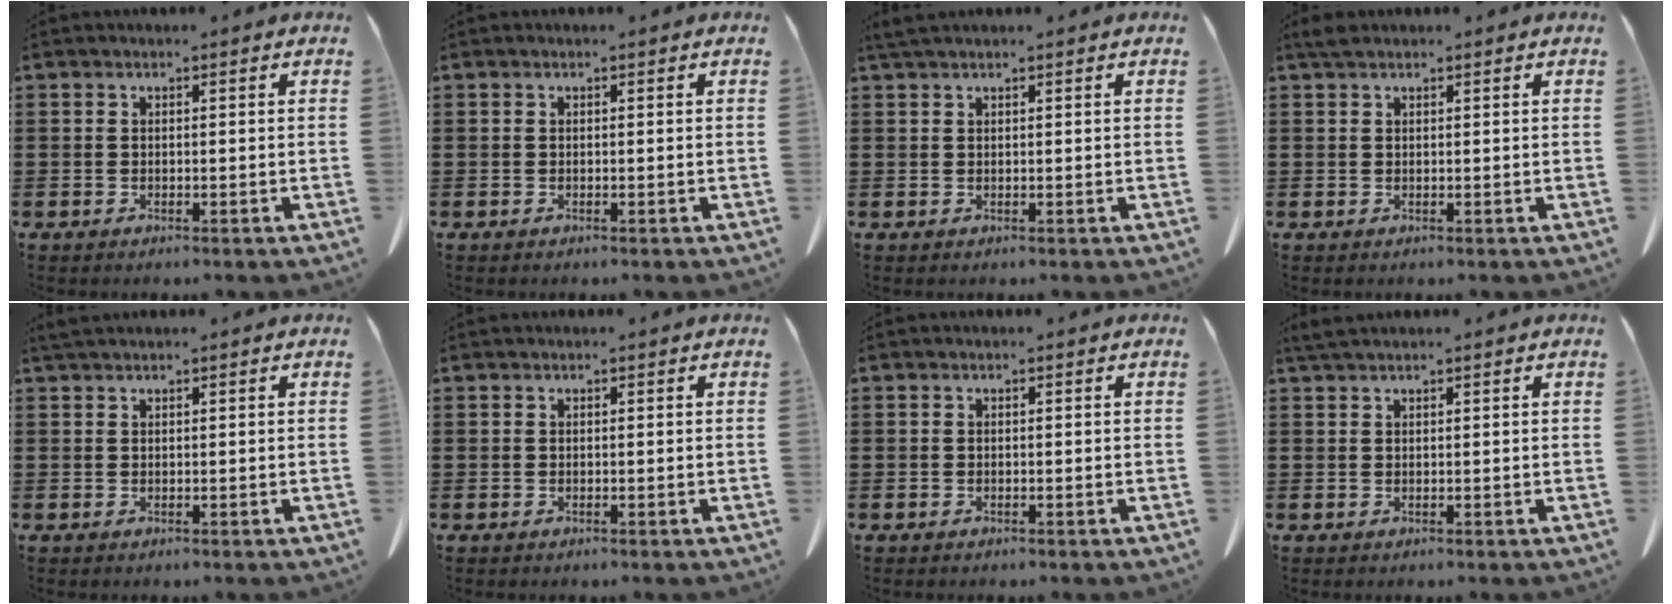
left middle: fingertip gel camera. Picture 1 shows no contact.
{"total": 0.0}
{"total": 1.3, "force": [1.0, 0.0, 0.7], "torque": [-0.018, -0.002, 0.021]}
{"total": 1.2, "force": [1.0, 0.5, 0.6], "torque": [-0.015, 0.002, 0.019]}
{"total": 1.0, "force": [0.9, 0.0, 0.5], "torque": [-0.012, -0.002, 0.018]}
{"total": 0.0}
{"total": 0.0}
{"total": 1.5, "force": [1.3, 0.0, 0.8], "torque": [-0.020, 0.000, 0.025]}